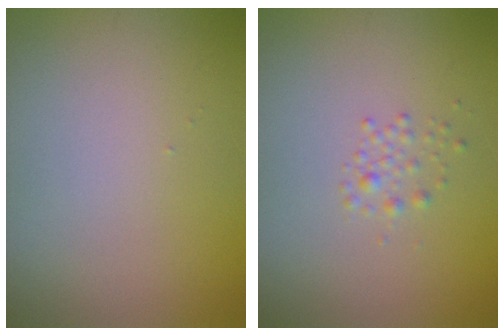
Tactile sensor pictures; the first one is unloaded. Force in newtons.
{"total": 1.1, "press": 1.1, "slide": 0.1}